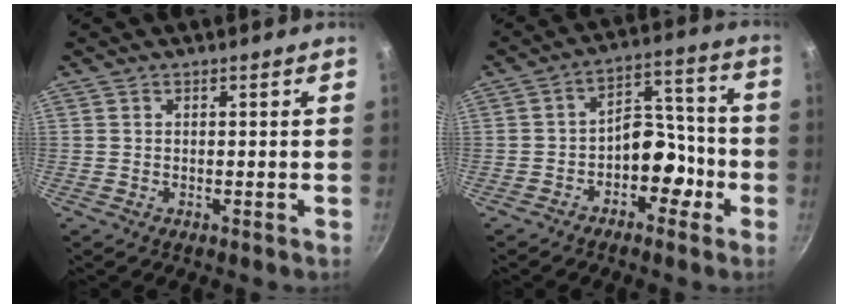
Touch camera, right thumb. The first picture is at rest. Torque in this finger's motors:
{"motor_torque": [2.60, 2.41, 0.74, -0.38, 0.03]}